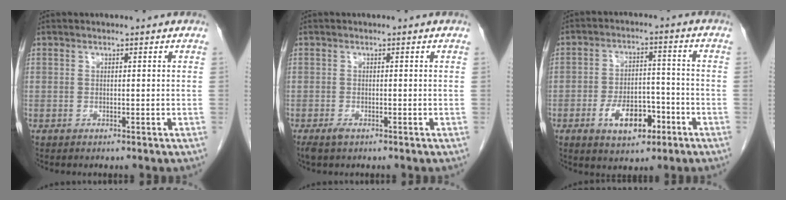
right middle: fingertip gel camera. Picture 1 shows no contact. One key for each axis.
{"total": 1.7, "fx": -1.0, "fy": 0.6, "fz": 1.2, "tx": -0.026, "ty": -0.005, "tz": -0.016}
{"total": 7.9, "fx": -3.7, "fy": 3.9, "fz": 5.8, "tx": -0.102, "ty": 0.008, "tz": -0.058}